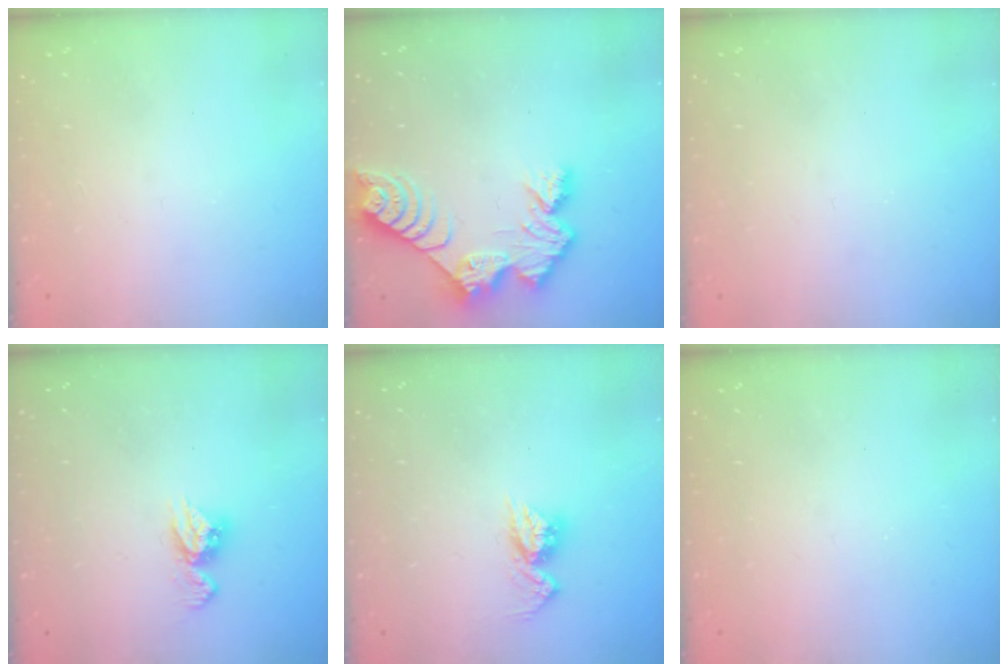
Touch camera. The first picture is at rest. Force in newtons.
{"total": 10.9, "press": 10.9, "slide": 0.8}
{"total": 0.7, "press": 0.7, "slide": 0.1}
{"total": 7.8, "press": 7.8, "slide": 0.6}
{"total": 8.1, "press": 8.1, "slide": 0.8}
{"total": 0.0}